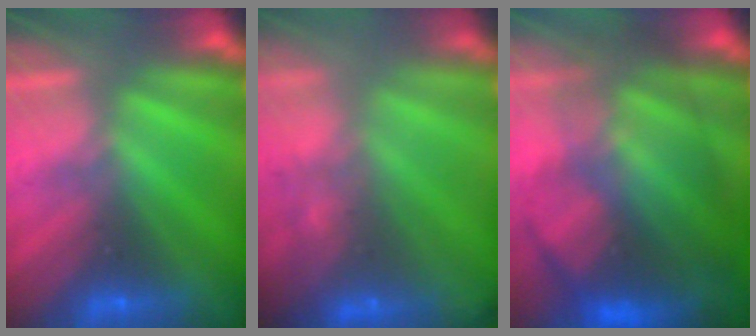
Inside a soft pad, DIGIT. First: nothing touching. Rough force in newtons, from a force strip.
{"total": 7.6}
{"total": 7.8}